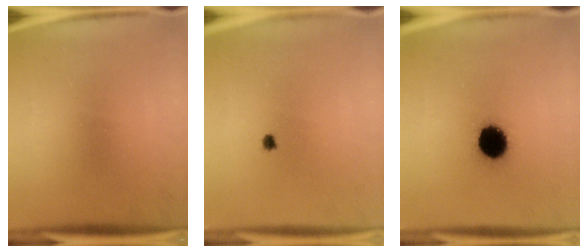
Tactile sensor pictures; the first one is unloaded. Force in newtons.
{"total": 0.6}
{"total": 12.0}